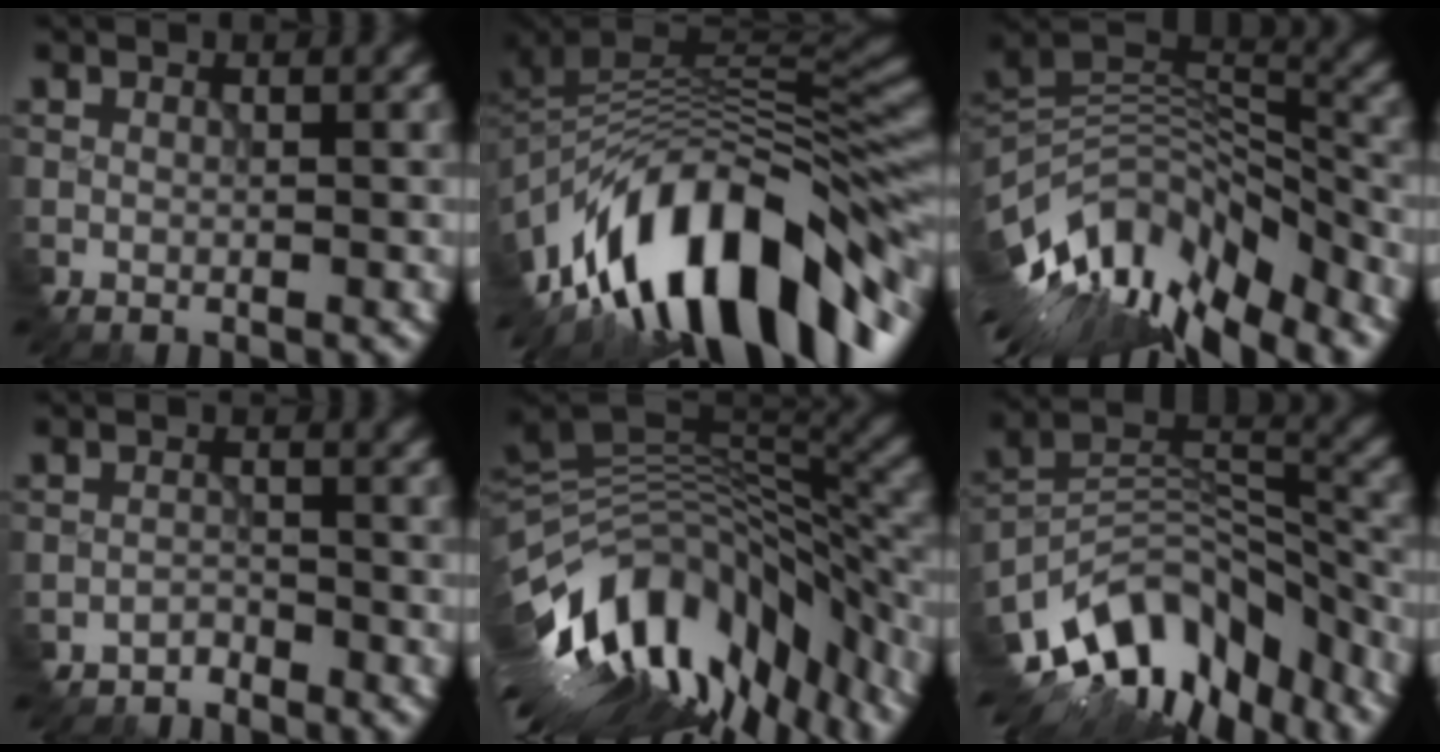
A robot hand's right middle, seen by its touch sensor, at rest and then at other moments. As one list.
[{"total": 14.1, "force": [-6.9, 7.1, 10.1], "torque": [-0.169, 0.014, -0.109]}, {"total": 13.8, "force": [-8.7, 5.4, 9.3], "torque": [-0.186, 0.012, -0.151]}, {"total": 1.6, "force": [-1.5, 0.1, -0.5], "torque": [0.007, 0.003, -0.030]}, {"total": 15.9, "force": [-7.2, 7.0, 12.3], "torque": [-0.221, 0.011, -0.122]}, {"total": 12.2, "force": [-8.8, 5.9, 5.9], "torque": [-0.112, 0.013, -0.158]}]